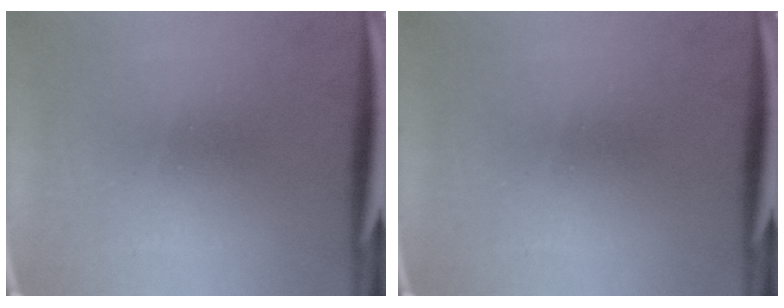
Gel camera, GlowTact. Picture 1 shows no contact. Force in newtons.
{"total": 0.0}